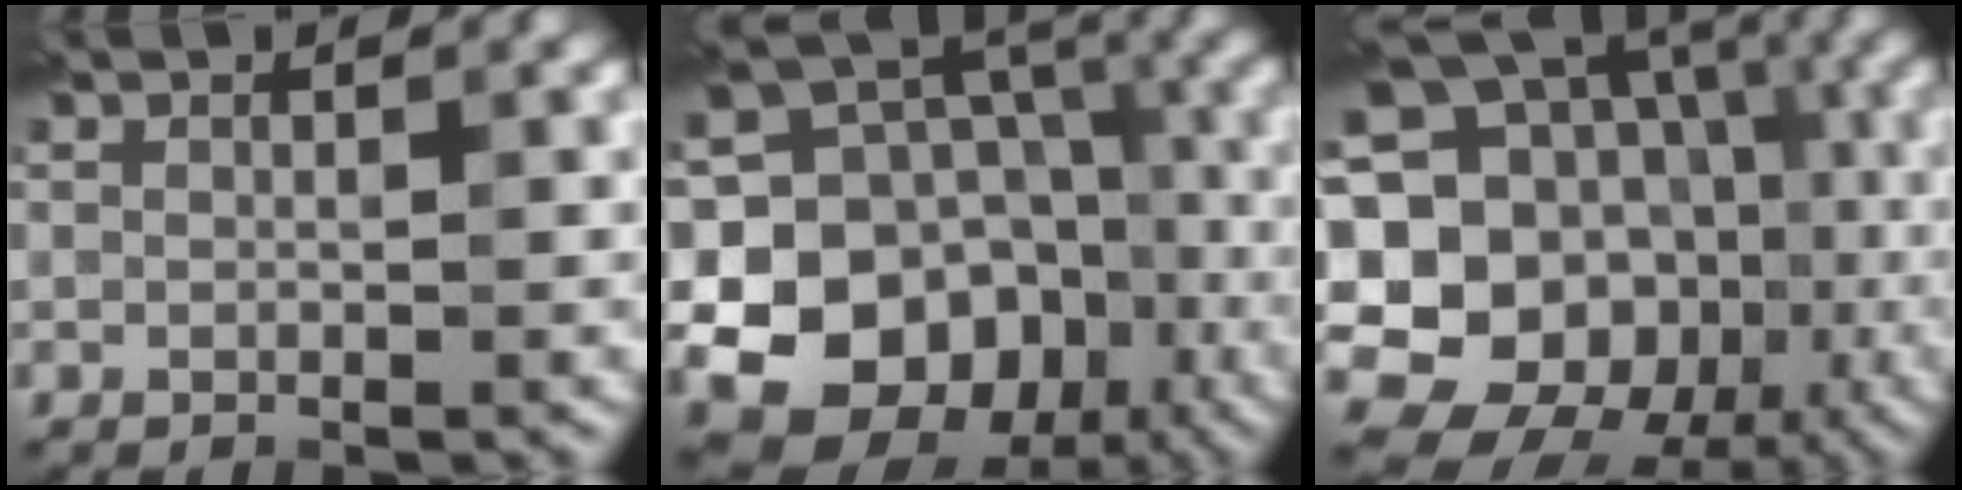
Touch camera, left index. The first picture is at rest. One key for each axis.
{"total": 16.8, "fx": -4.8, "fy": 14.5, "fz": 7.0, "tx": -0.138, "ty": -0.011, "tz": -0.078}
{"total": 21.6, "fx": -3.3, "fy": 18.9, "fz": 9.9, "tx": -0.173, "ty": 0.019, "tz": -0.077}